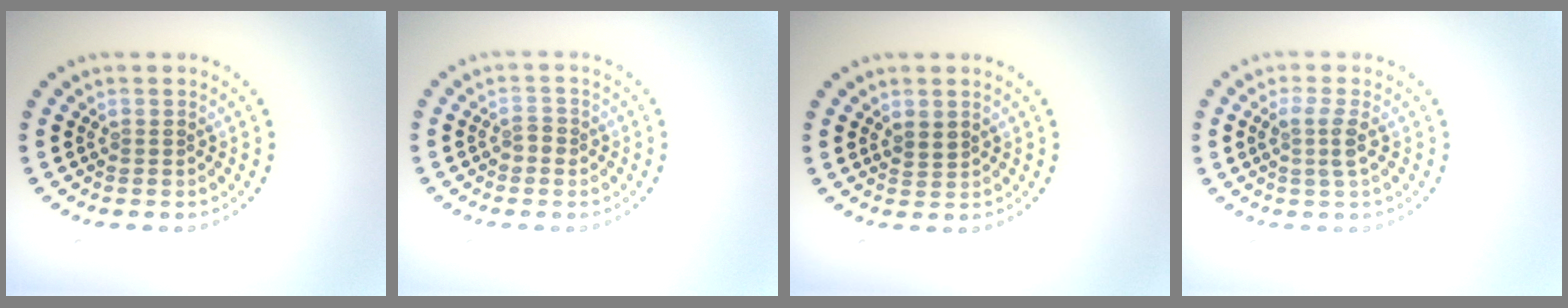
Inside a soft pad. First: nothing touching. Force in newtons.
{"total": 1.2, "press": 1.0, "slide": 0.5}
{"total": 1.3, "press": 1.1, "slide": 0.7}
{"total": 1.8, "press": 1.4, "slide": 1.2}